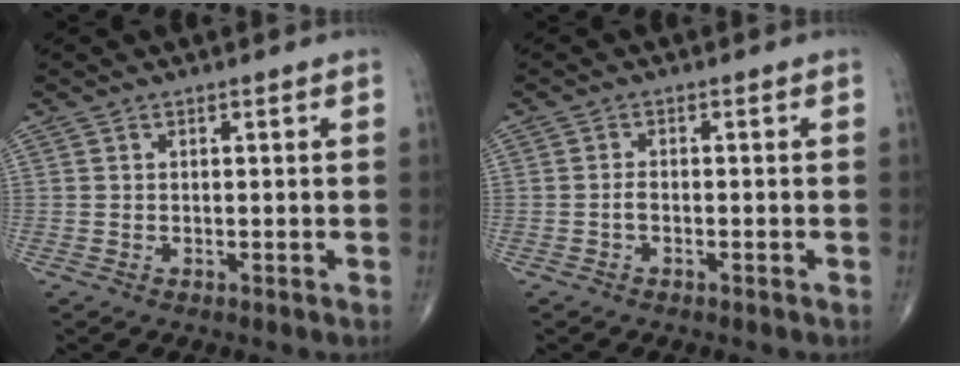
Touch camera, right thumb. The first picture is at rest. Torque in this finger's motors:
{"motor_torque": [-0.26, 0.05, 0.07, 0.16, -0.02]}